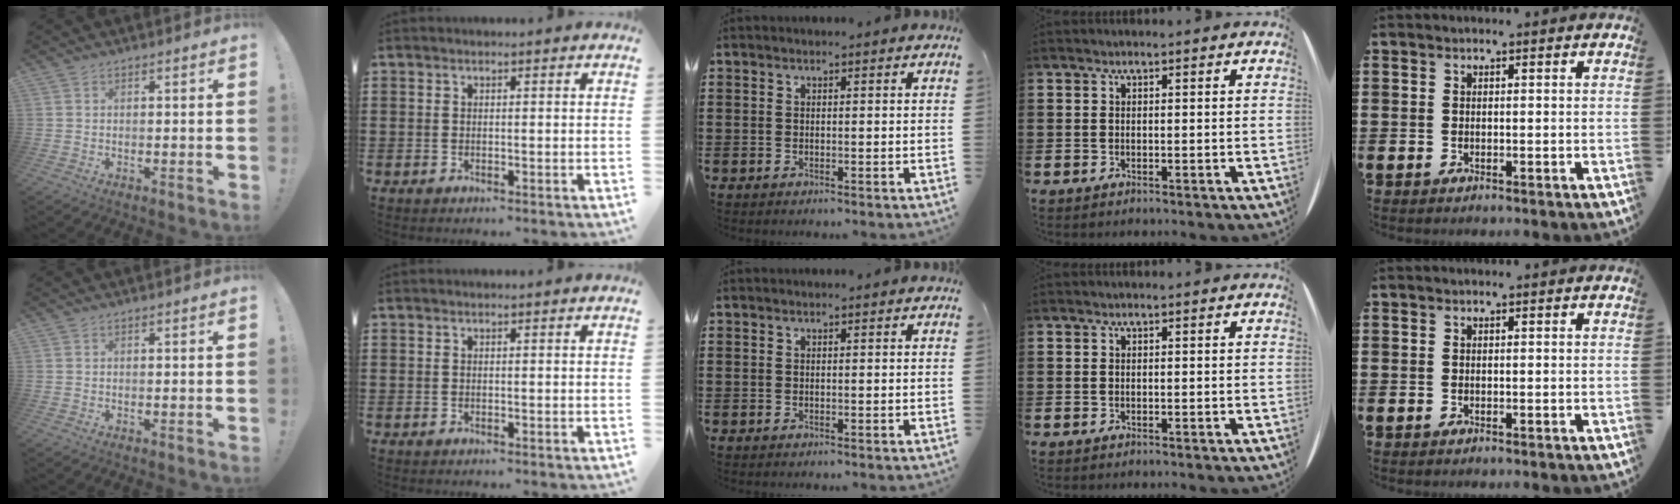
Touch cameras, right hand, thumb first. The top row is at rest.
{}